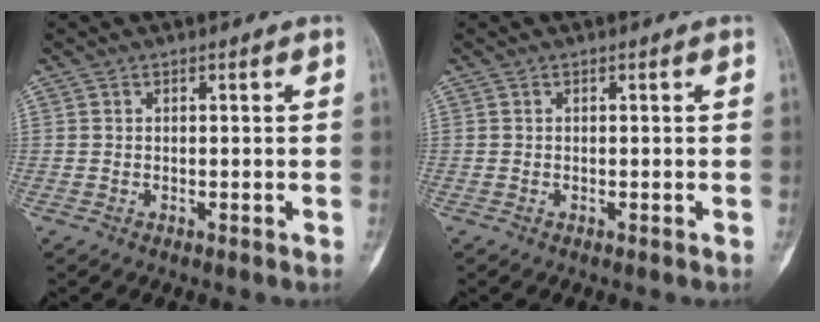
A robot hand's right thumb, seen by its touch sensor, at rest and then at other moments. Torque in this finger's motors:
{"motor_torque": [-0.16, -0.24, 0.20, 0.00, -0.02]}